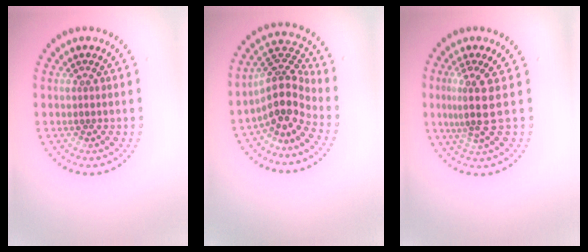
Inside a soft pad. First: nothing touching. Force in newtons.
{"total": 4.4, "press": 3.3, "slide": 2.9}
{"total": 3.3, "press": 2.5, "slide": 2.2}